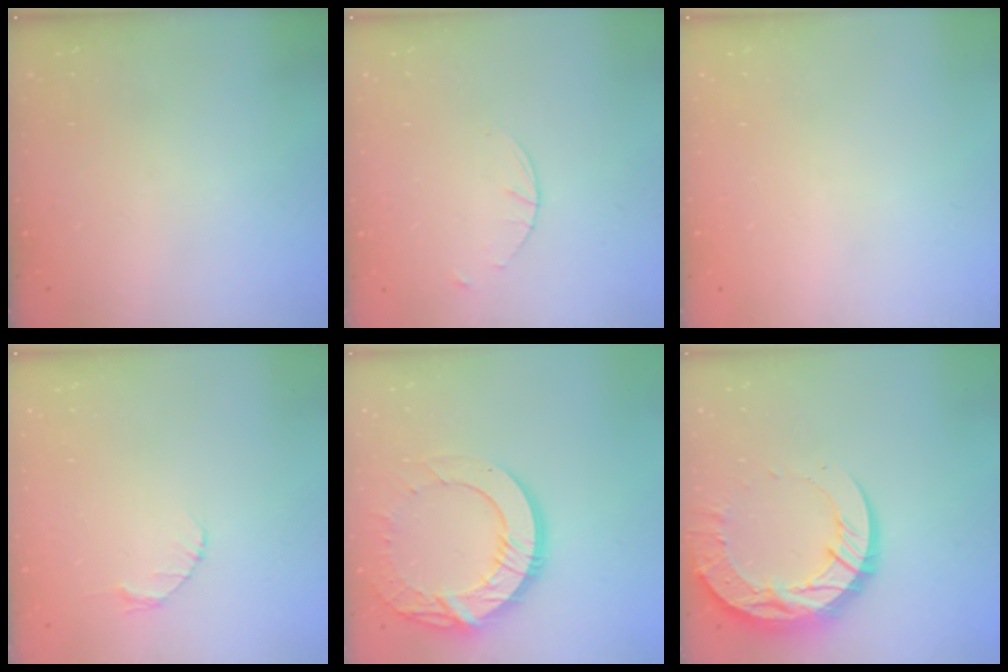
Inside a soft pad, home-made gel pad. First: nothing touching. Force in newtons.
{"total": 1.6, "press": 1.6, "slide": 0.2}
{"total": 0.0}
{"total": 2.6, "press": 2.6, "slide": 0.3}
{"total": 15.4, "press": 15.4, "slide": 0.9}
{"total": 18.7, "press": 18.6, "slide": 1.8}